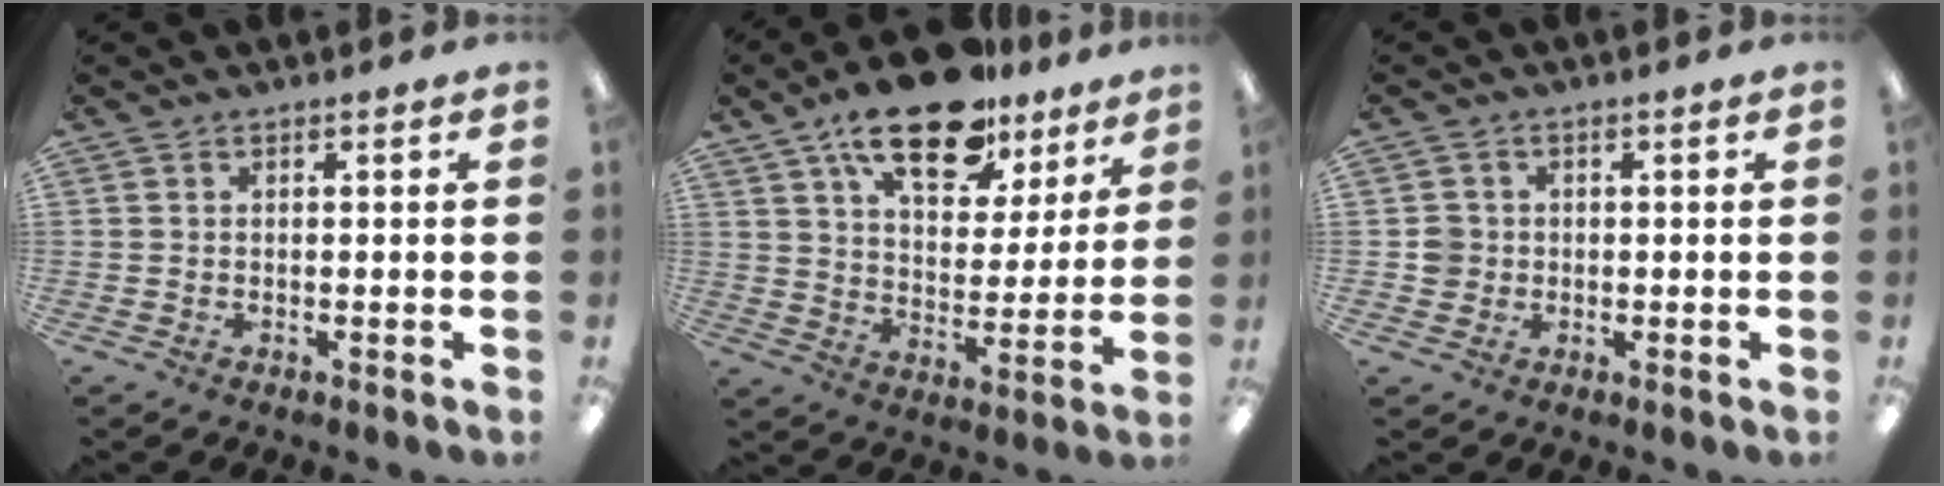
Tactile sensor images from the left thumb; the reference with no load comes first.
{"total": 19.3, "force": [13.2, 8.7, 11.1], "torque": [-0.180, -0.062, 0.223]}
{"total": 3.5, "force": [0.0, 3.5, 0.6], "torque": [-0.008, 0.002, -0.002]}